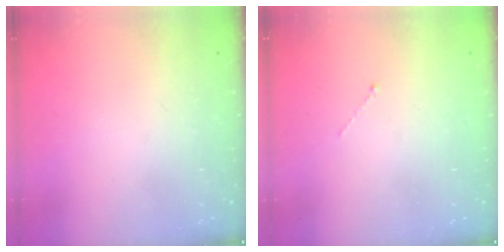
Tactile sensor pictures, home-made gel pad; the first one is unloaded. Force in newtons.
{"total": 0.0}